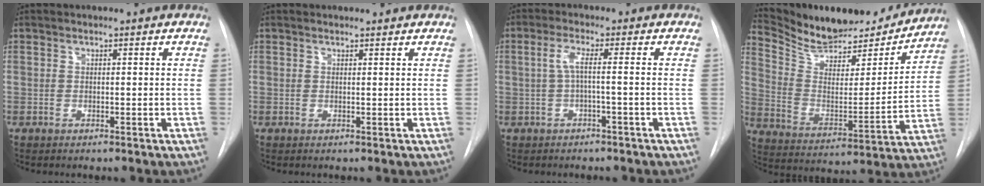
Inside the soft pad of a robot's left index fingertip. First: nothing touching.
{"total": 1.8, "force": [1.8, 0.2, 0.0], "torque": [-0.006, 0.005, 0.024]}
{"total": 3.1, "force": [-0.4, -0.2, 3.1], "torque": [-0.066, 0.011, -0.004]}
{"total": 20.6, "force": [19.3, 4.7, 5.4], "torque": [-0.091, -0.021, 0.303]}